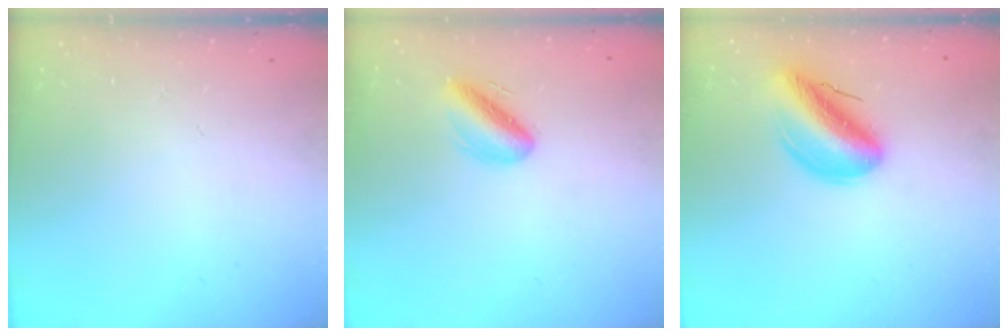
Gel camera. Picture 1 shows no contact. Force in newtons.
{"total": 8.3, "press": 8.0, "slide": 2.1}
{"total": 13.2, "press": 12.7, "slide": 3.4}